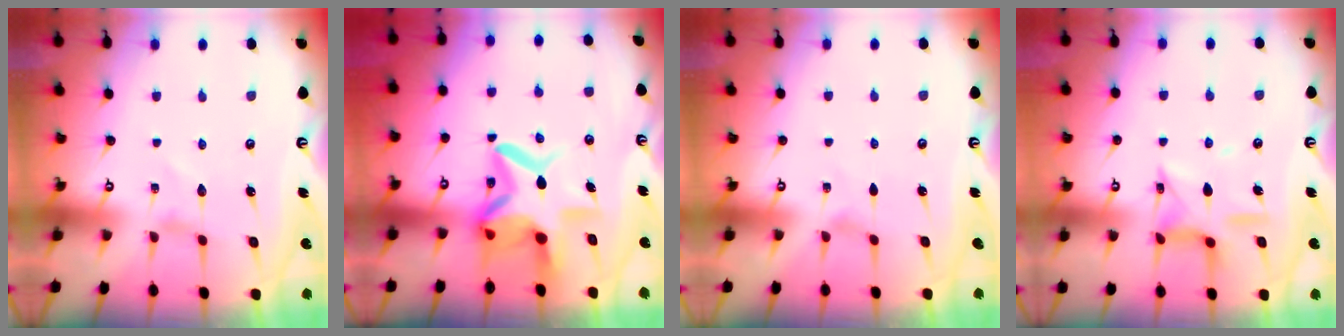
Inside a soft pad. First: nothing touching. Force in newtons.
{"total": 13.2, "press": 13.0, "slide": 2.3}
{"total": 0.0}
{"total": 11.9, "press": 11.8, "slide": 0.9}